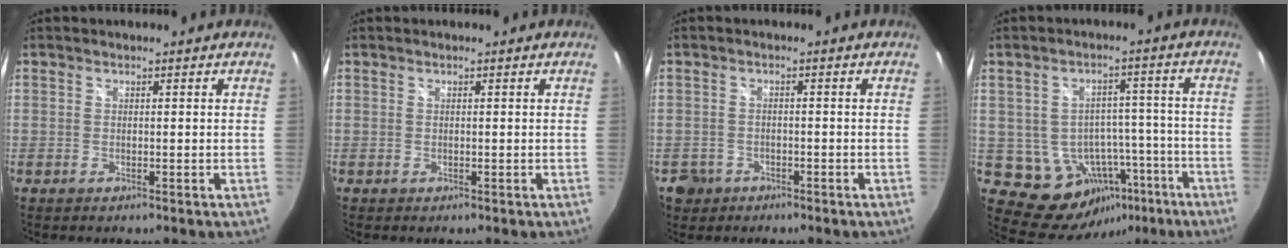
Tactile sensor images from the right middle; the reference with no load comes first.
{"total": 0.0}
{"total": 4.3, "force": [-2.0, 3.7, 1.0], "torque": [-0.036, 0.002, -0.028]}
{"total": 12.4, "force": [-5.6, 9.9, 5.1], "torque": [-0.089, 0.036, -0.035]}